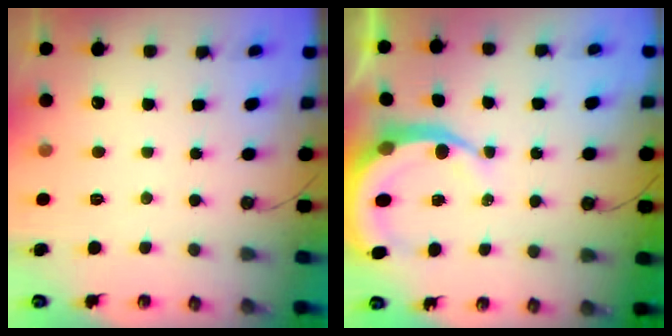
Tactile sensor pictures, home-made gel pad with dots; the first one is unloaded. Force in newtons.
{"total": 7.7, "press": 7.6, "slide": 1.0}